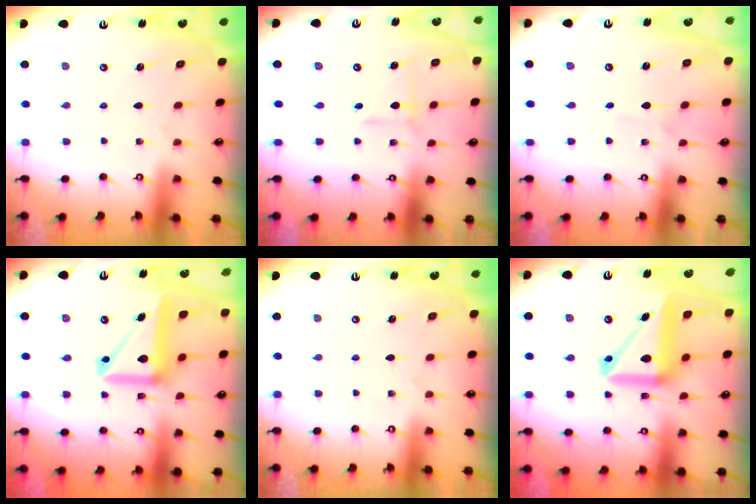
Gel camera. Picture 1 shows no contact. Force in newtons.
{"total": 3.1, "press": 2.9, "slide": 1.0}
{"total": 1.6, "press": 1.6, "slide": 0.1}
{"total": 15.4, "press": 15.3, "slide": 2.1}
{"total": 0.0}
{"total": 16.7, "press": 16.6, "slide": 2.1}